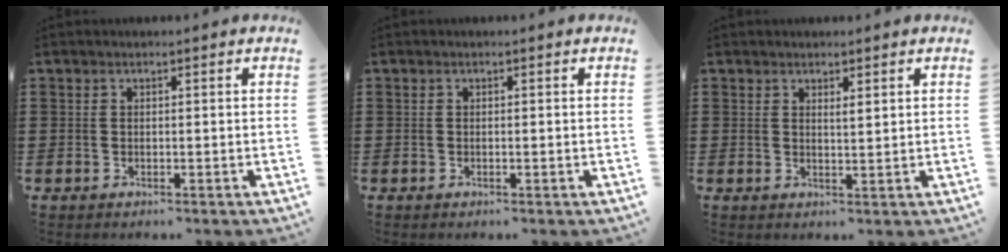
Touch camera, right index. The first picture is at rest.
{"total": 0.0}
{"total": 1.3, "force": [1.1, 0.2, 0.6], "torque": [-0.013, 0.002, 0.019]}